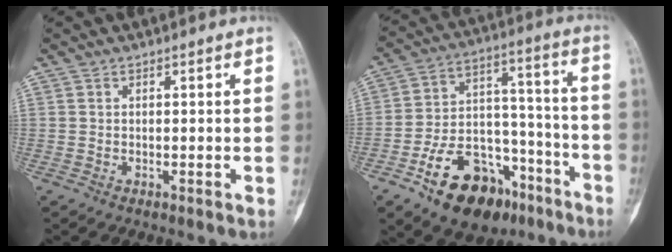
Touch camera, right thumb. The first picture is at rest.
{"total": 20.1, "force": [-11.8, 12.0, 11.1], "torque": [-0.141, 0.090, -0.185]}